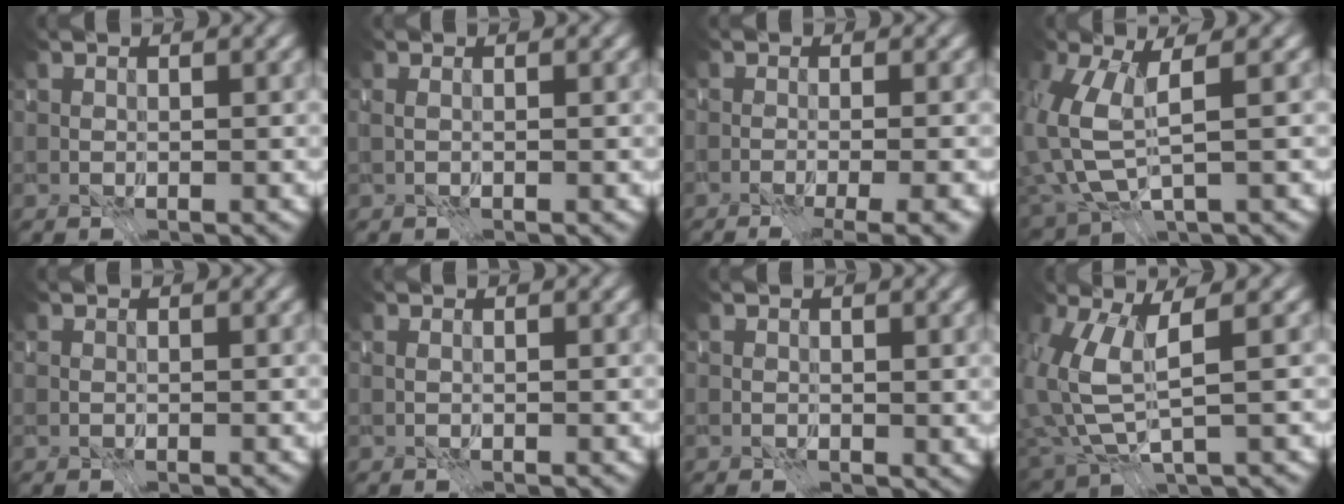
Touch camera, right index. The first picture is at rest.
{"total": 2.0, "force": [-0.9, -1.6, -0.8], "torque": [0.022, -0.004, -0.017]}
{"total": 5.9, "force": [-3.7, 1.8, 4.3], "torque": [-0.029, -0.018, -0.045]}
{"total": 4.1, "force": [-2.3, -0.6, 3.4], "torque": [-0.092, -0.029, -0.028]}
{"total": 0.9, "force": [-0.4, -0.5, -0.5], "torque": [0.010, -0.002, -0.007]}
{"total": 0.9, "force": [-0.4, -0.7, -0.4], "torque": [0.010, -0.002, -0.007]}
{"total": 1.5, "force": [0.5, 1.2, 0.9], "torque": [-0.009, -0.006, 0.003]}
{"total": 3.9, "force": [-1.8, -1.2, 3.2], "torque": [-0.086, -0.023, -0.023]}